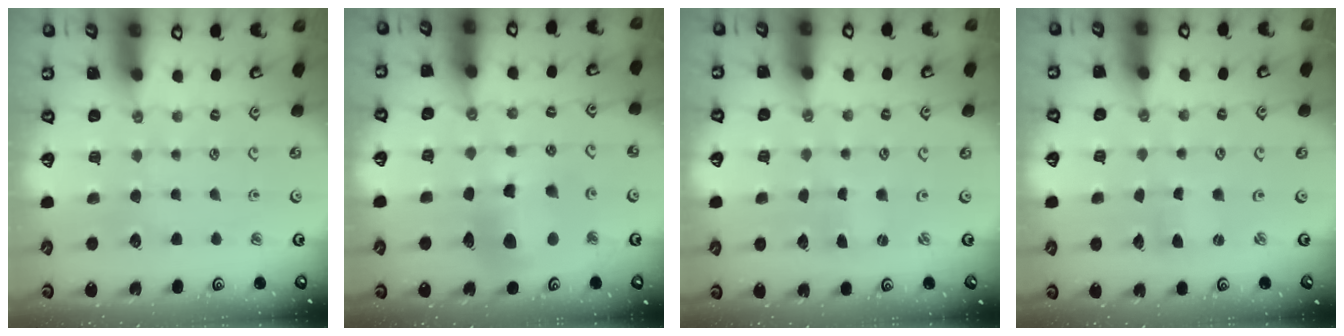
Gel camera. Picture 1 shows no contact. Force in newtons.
{"total": 11.5, "press": 11.4, "slide": 1.3}
{"total": 0.0}
{"total": 0.9, "press": 0.9, "slide": 0.0}